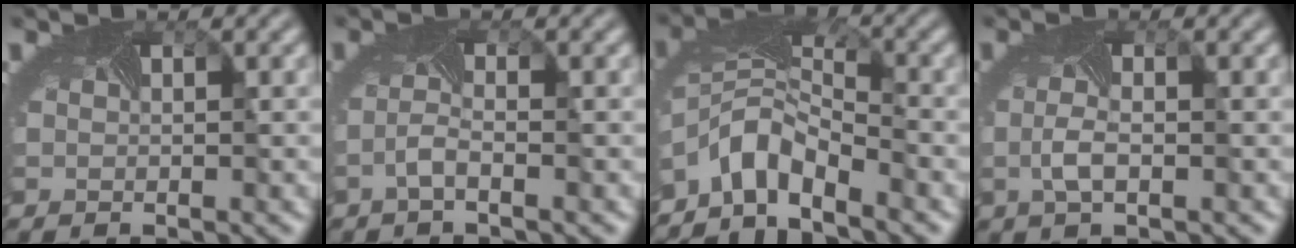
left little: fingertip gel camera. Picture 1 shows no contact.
{"total": 1.4, "force": [-0.9, -0.1, 1.0], "torque": [-0.031, 0.001, -0.022]}
{"total": 4.6, "force": [-3.6, 1.6, 2.3], "torque": [-0.048, -0.008, -0.080]}
{"total": 1.9, "force": [-0.5, 0.5, 1.7], "torque": [-0.049, -0.004, -0.010]}